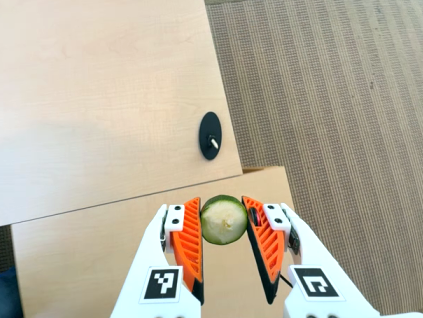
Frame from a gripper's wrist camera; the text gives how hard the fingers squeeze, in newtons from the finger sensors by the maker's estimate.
{"total": 10.5, "left": 10.8, "right": 10.1}